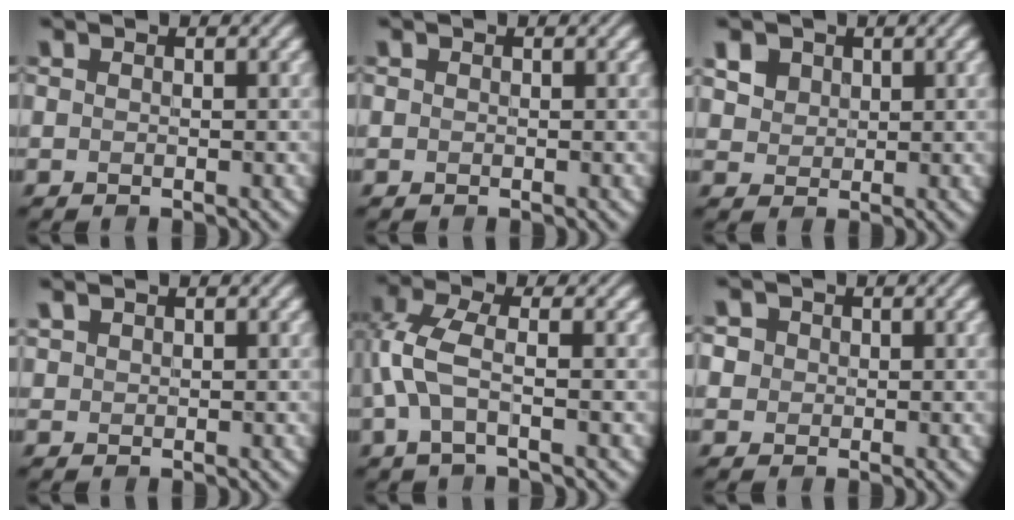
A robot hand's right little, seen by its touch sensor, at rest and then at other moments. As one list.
[{"total": 0.0}, {"total": 3.9, "force": [2.1, 2.9, 1.6], "torque": [-0.064, 0.006, 0.050]}, {"total": 0.6, "force": [0.6, 0.2, 0.1], "torque": [-0.004, 0.002, 0.022]}, {"total": 4.4, "force": [-0.5, 1.5, 4.1], "torque": [-0.096, 0.004, -0.012]}, {"total": 1.2, "force": [0.2, 1.1, 0.1], "torque": [0.000, -0.002, 0.012]}]